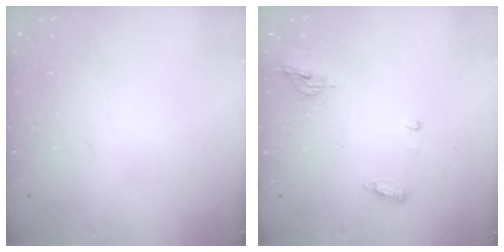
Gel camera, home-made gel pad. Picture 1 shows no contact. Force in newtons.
{"total": 6.8, "press": 6.6, "slide": 1.8}